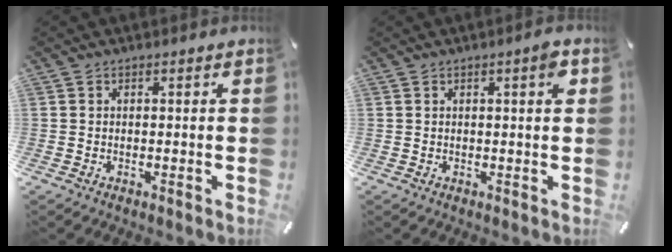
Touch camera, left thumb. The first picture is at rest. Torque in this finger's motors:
{"motor_torque": [1.26, 1.32, 0.99, -0.51, 0.23]}